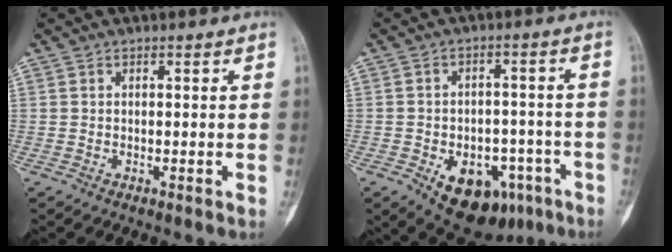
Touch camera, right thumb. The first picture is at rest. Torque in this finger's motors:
{"motor_torque": [2.04, 0.86, 1.21, -0.87, 0.09]}